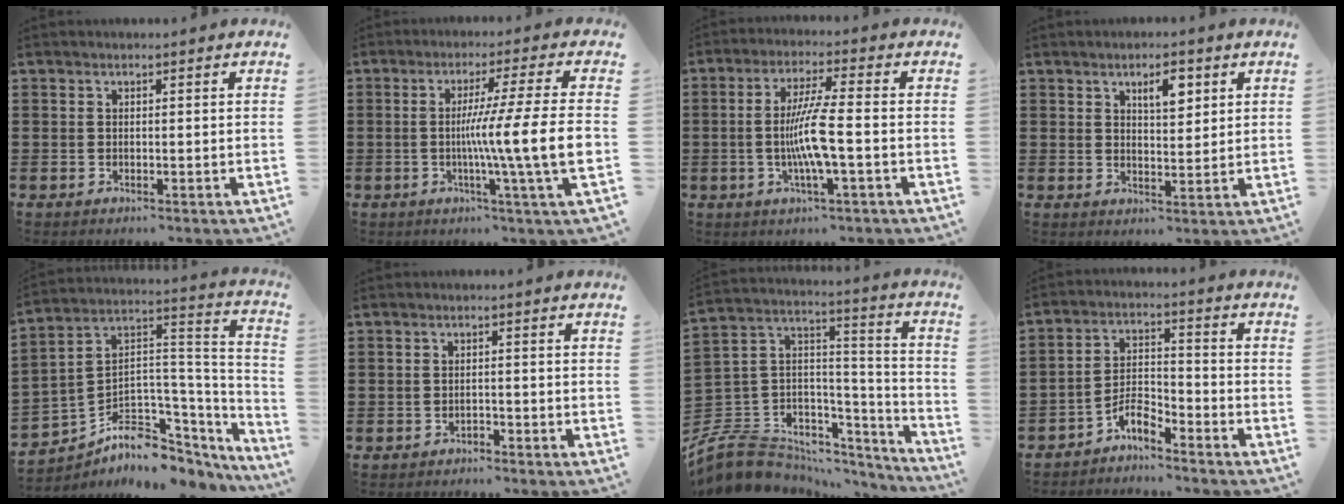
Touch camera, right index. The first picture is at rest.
{"total": 11.9, "force": [-1.7, -1.3, 11.7], "torque": [-0.218, -0.019, -0.041]}
{"total": 7.5, "force": [-1.3, 0.4, 7.4], "torque": [-0.149, -0.012, -0.034]}
{"total": 4.4, "force": [2.2, 1.7, 3.3], "torque": [-0.047, 0.000, 0.032]}
{"total": 6.7, "force": [-3.9, 4.7, 2.6], "torque": [-0.072, -0.020, -0.068]}
{"total": 1.0, "force": [-1.0, 0.4, -0.1], "torque": [-0.003, 0.004, -0.022]}
{"total": 8.6, "force": [-6.0, 5.8, 2.2], "torque": [-0.077, -0.003, -0.114]}
{"total": 4.7, "force": [-4.1, 1.3, 2.0], "torque": [-0.045, 0.007, -0.082]}